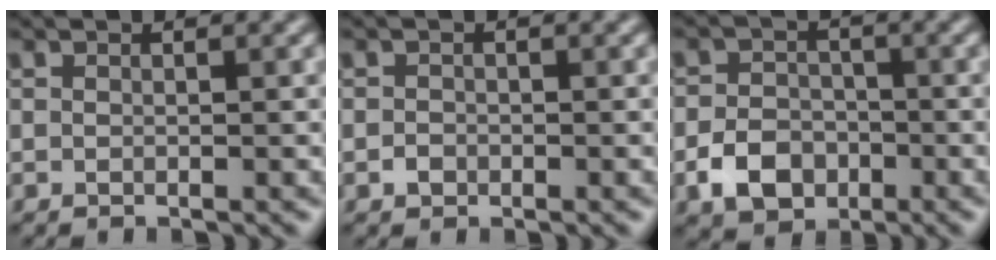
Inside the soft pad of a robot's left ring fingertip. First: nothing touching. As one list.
[{"total": 0.9, "force": [-0.4, 0.8, 0.3], "torque": [-0.003, -0.001, -0.009]}, {"total": 4.2, "force": [-1.8, 3.2, 2.0], "torque": [-0.036, -0.001, -0.038]}]